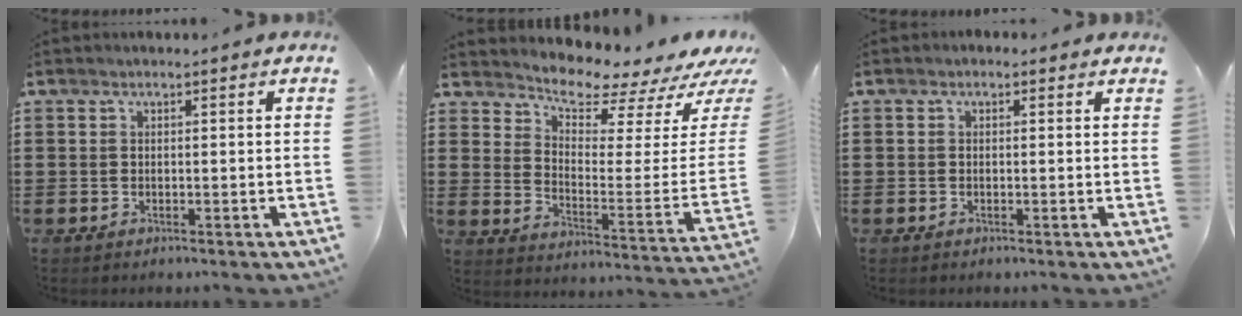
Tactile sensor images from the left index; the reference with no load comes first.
{"total": 6.6, "force": [6.2, 1.3, 1.9], "torque": [-0.051, -0.068, 0.103]}
{"total": 0.7, "force": [-0.1, 0.6, 0.2], "torque": [-0.007, 0.002, -0.002]}